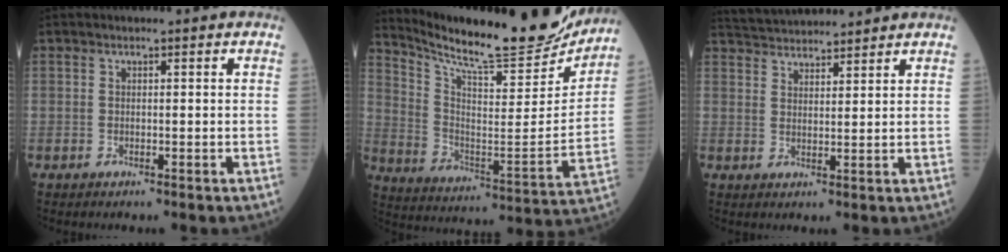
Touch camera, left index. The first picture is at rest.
{"total": 24.2, "force": [21.9, 2.7, 10.1], "torque": [-0.176, -0.060, 0.318]}
{"total": 9.3, "force": [9.0, 0.9, 2.1], "torque": [-0.046, 0.033, 0.146]}